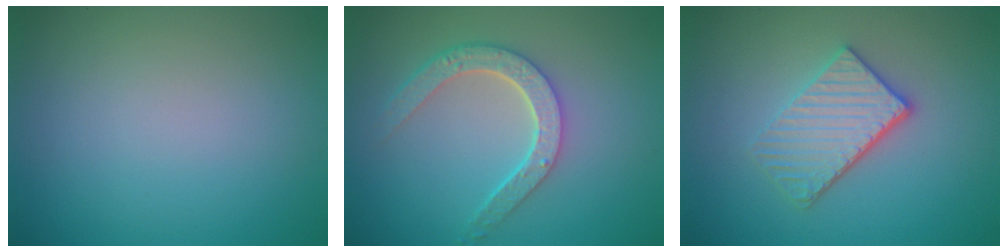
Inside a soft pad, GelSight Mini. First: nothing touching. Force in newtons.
{"total": 4.5, "press": 3.5, "slide": 2.9}
{"total": 3.9, "press": 3.2, "slide": 2.2}